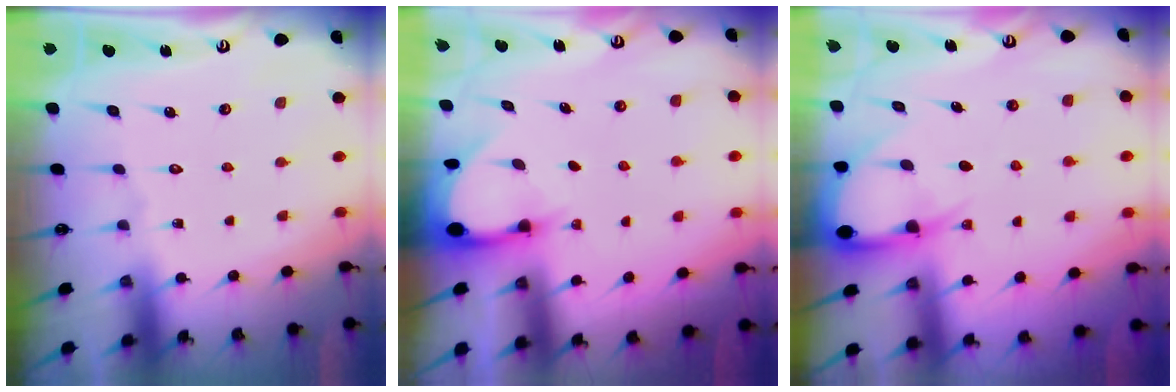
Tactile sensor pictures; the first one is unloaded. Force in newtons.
{"total": 3.3, "press": 3.3, "slide": 0.2}
{"total": 6.5, "press": 6.5, "slide": 0.7}